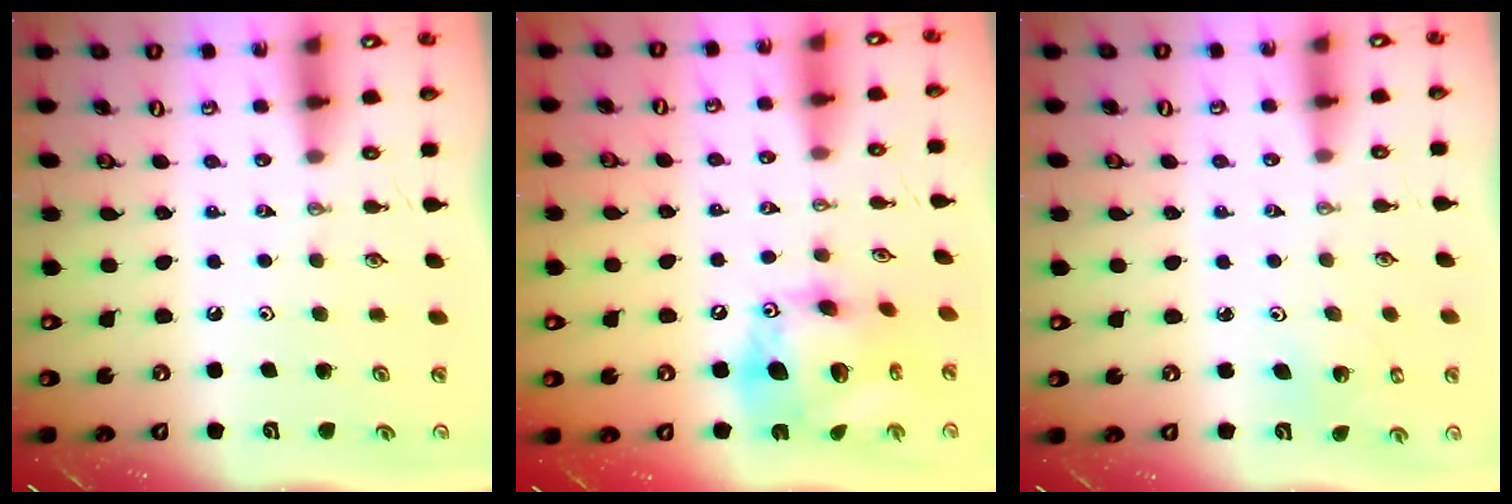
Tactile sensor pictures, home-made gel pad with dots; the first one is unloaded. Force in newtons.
{"total": 17.9, "press": 17.8, "slide": 1.6}
{"total": 2.3, "press": 2.3, "slide": 0.2}